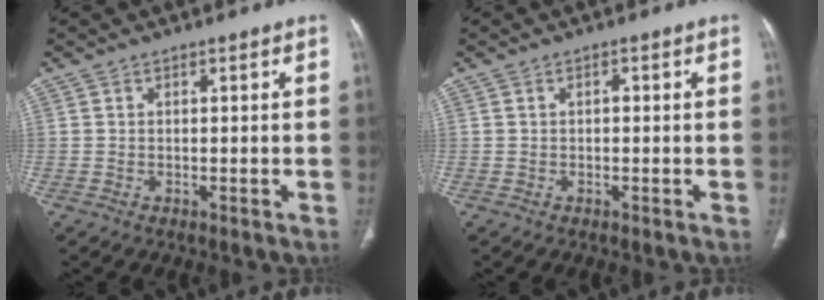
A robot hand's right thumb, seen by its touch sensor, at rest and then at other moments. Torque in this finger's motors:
{"motor_torque": [0.20, 0.10, 0.46, 0.07, -0.01]}